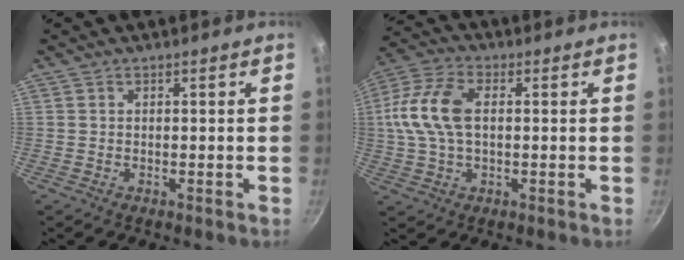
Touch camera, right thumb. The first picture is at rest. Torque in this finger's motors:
{"motor_torque": [1.31, 2.15, 0.82, -0.01, 0.45]}